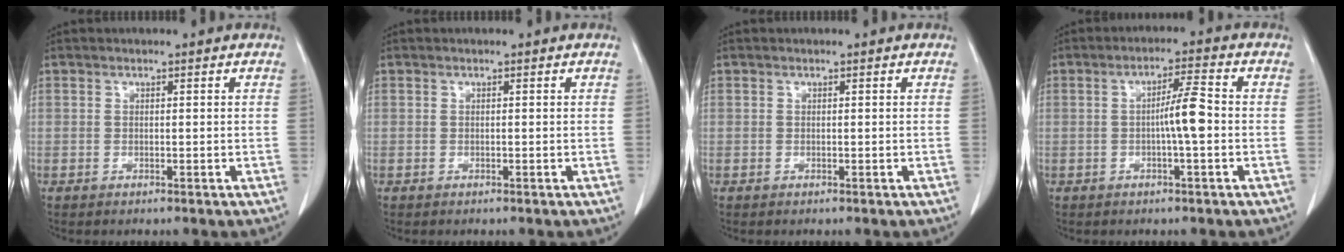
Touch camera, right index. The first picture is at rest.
{"total": 0.0}
{"total": 0.0}
{"total": 4.9, "force": [-0.5, 0.0, 4.9], "torque": [-0.075, 0.010, -0.006]}